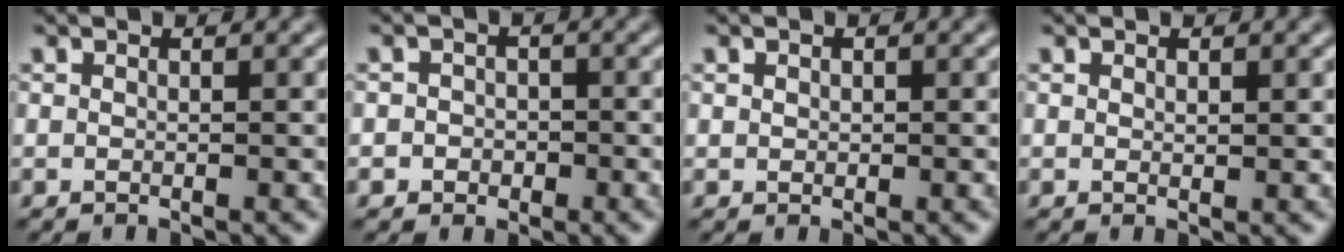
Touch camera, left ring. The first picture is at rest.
{"total": 2.1, "force": [-0.5, 2.0, 0.5], "torque": [0.014, 0.005, -0.023]}
{"total": 0.5, "force": [0.2, 0.5, 0.1], "torque": [0.000, -0.002, 0.004]}
{"total": 0.5, "force": [0.3, 0.2, 0.4], "torque": [-0.005, -0.002, 0.005]}